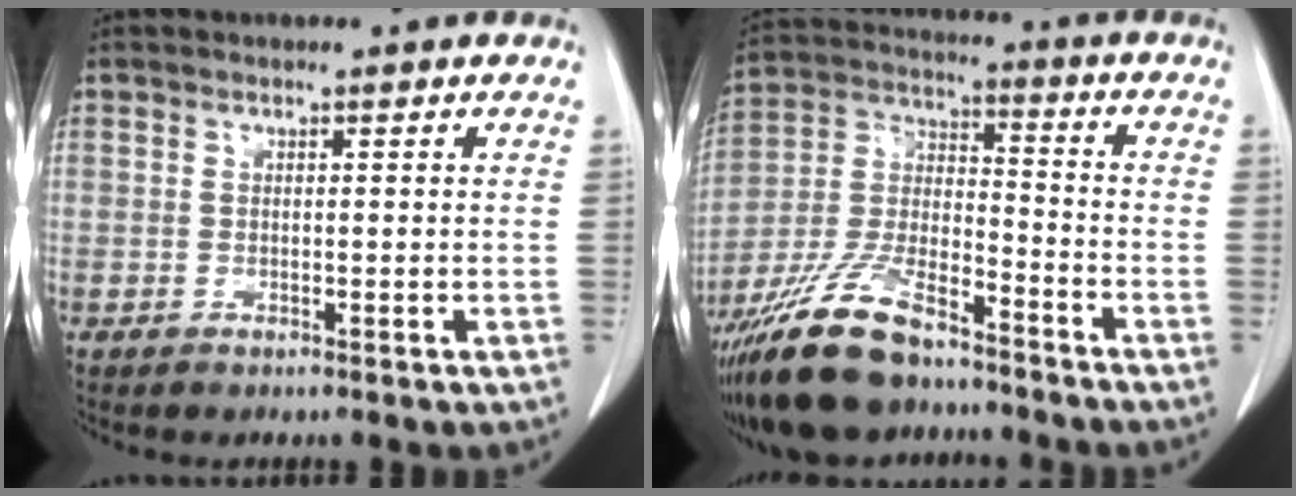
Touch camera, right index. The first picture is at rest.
{"total": 15.7, "force": [-12.2, 4.7, 8.7], "torque": [-0.189, -0.005, -0.227]}